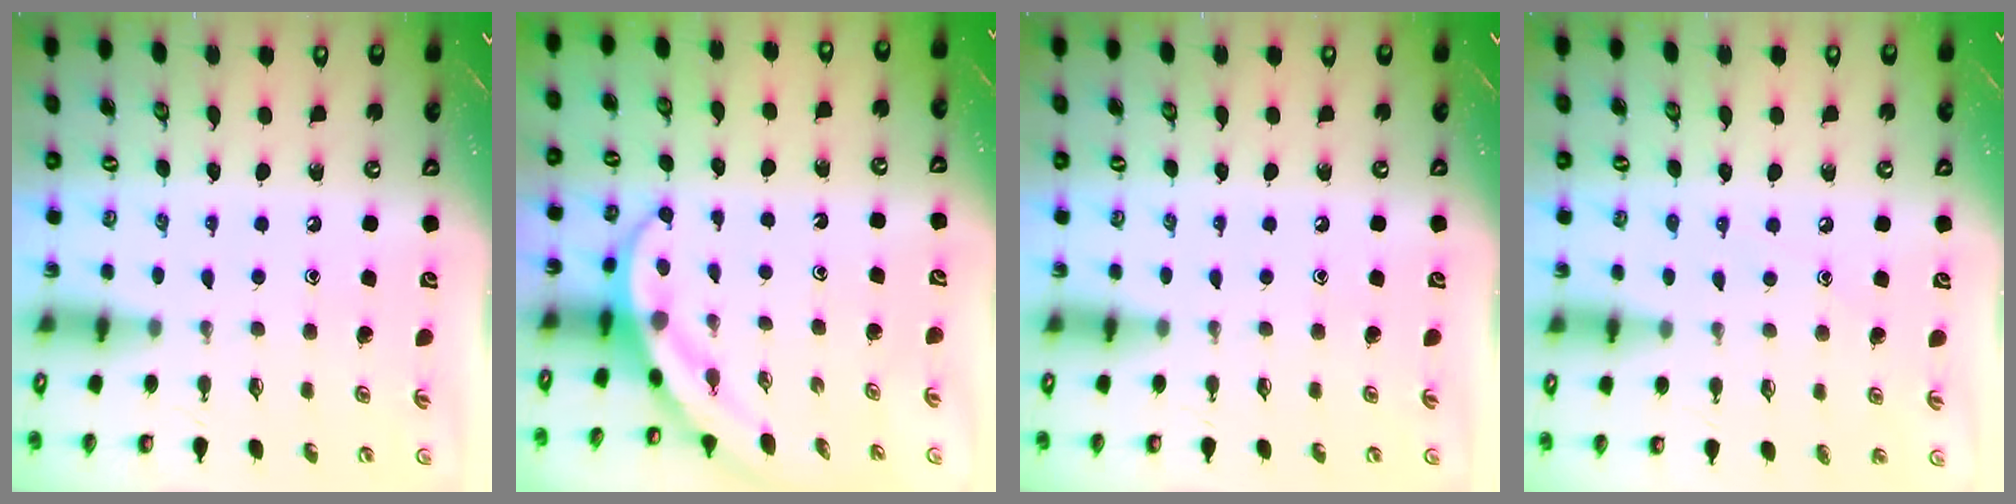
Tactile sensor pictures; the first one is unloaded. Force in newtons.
{"total": 4.0, "press": 4.0, "slide": 0.4}
{"total": 0.0}
{"total": 4.8, "press": 4.8, "slide": 0.5}